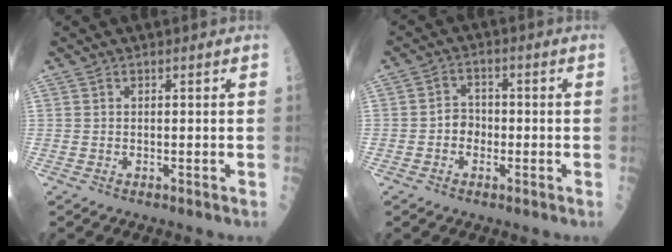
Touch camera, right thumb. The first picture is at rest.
{"total": 3.6, "force": [-0.9, 3.0, 1.7], "torque": [-0.001, 0.014, -0.022]}